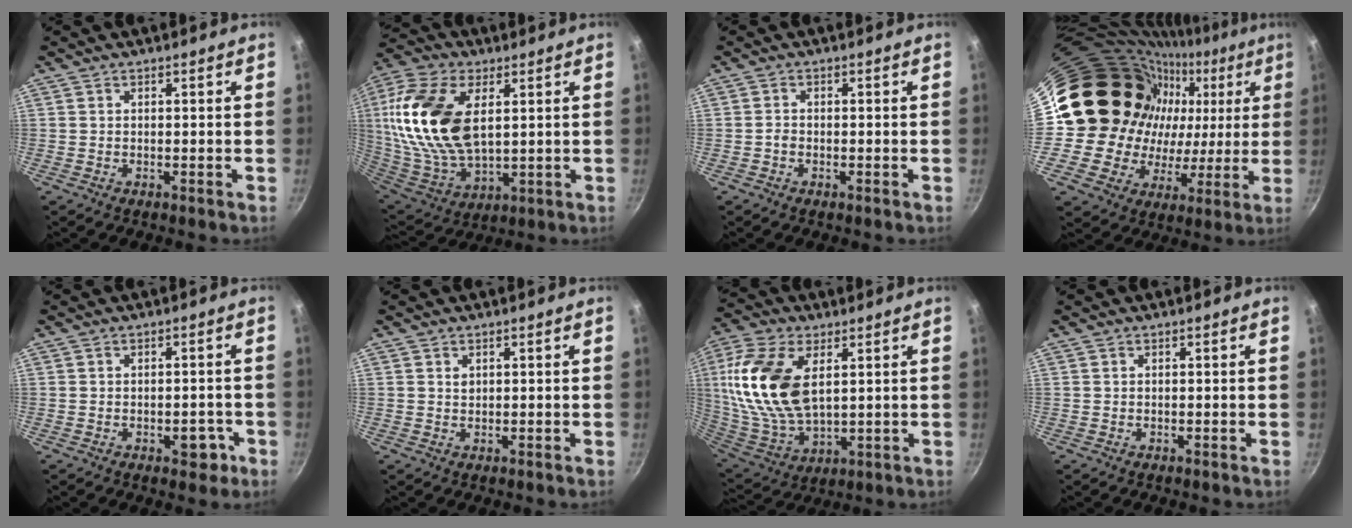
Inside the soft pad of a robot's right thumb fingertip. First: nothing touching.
{"total": 22.2, "force": [5.1, 12.5, 17.6], "torque": [-0.350, -0.019, 0.100]}
{"total": 1.0, "force": [-0.5, 0.7, 0.6], "torque": [-0.012, 0.006, -0.013]}
{"total": 27.7, "force": [6.8, 22.5, 14.7], "torque": [-0.215, 0.037, 0.123]}
{"total": 4.2, "force": [-1.7, 2.5, 2.9], "torque": [-0.009, 0.019, -0.017]}
{"total": 0.9, "force": [0.4, 0.7, 0.4], "torque": [-0.003, -0.001, 0.007]}
{"total": 19.4, "force": [4.8, 10.8, 15.4], "torque": [-0.308, -0.021, 0.098]}
{"total": 0.0}